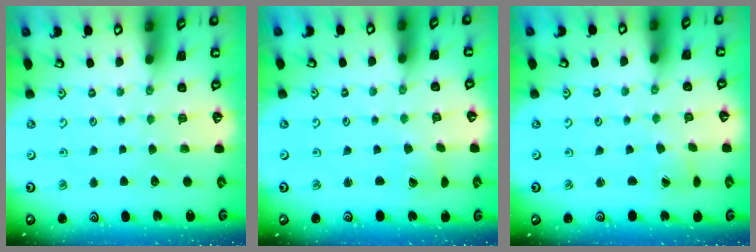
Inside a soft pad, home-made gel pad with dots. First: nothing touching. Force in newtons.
{"total": 0.7, "press": 0.7, "slide": 0.1}
{"total": 0.8, "press": 0.8, "slide": 0.0}